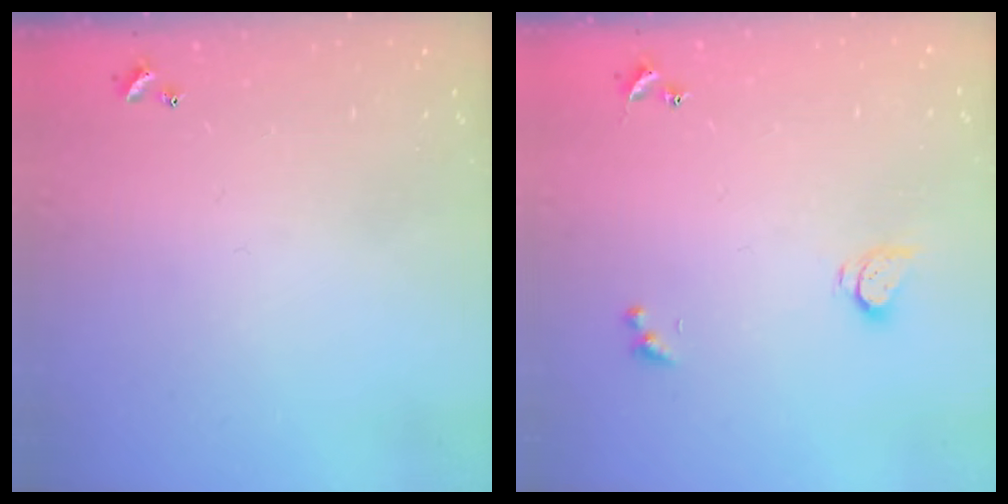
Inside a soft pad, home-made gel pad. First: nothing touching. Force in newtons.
{"total": 2.6, "press": 2.6, "slide": 0.2}